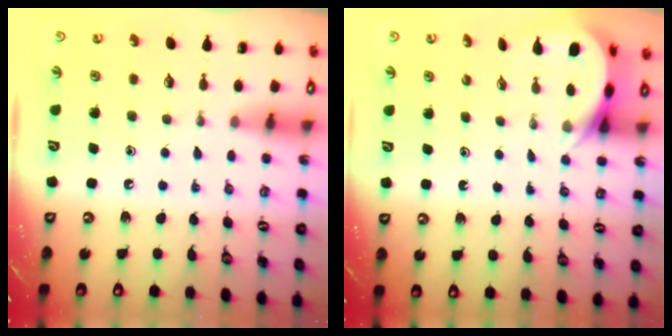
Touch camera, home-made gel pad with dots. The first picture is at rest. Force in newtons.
{"total": 5.3, "press": 5.3, "slide": 0.3}